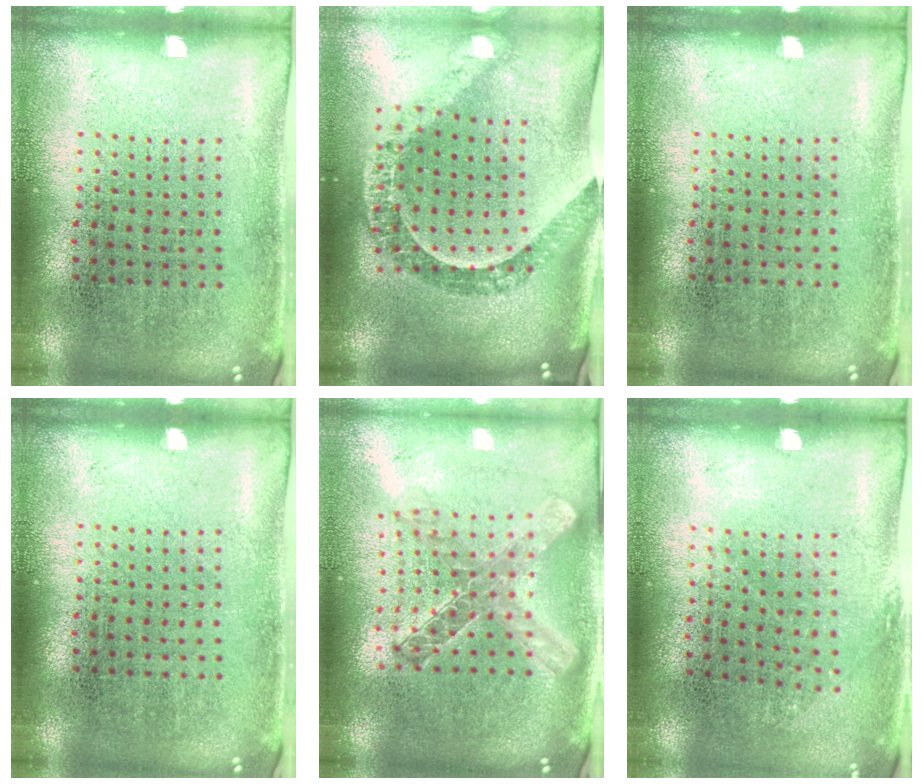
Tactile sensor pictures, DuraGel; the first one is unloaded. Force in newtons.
{"total": 1.8, "press": 1.6, "slide": 0.8}
{"total": 0.0}
{"total": 0.0}
{"total": 2.1, "press": 1.8, "slide": 1.2}
{"total": 0.7, "press": 0.5, "slide": 0.4}